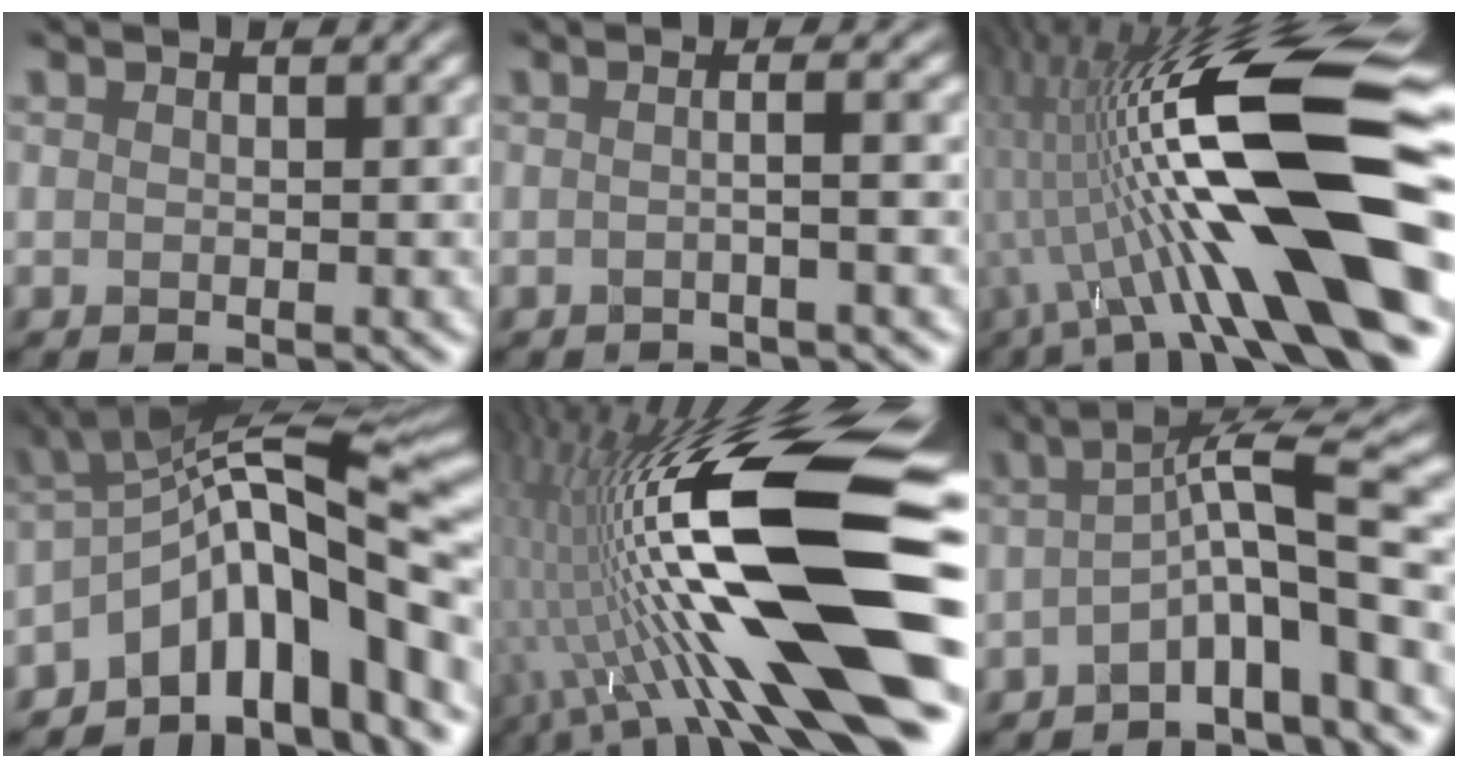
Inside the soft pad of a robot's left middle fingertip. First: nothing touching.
{"total": 1.7, "force": [-0.6, 0.2, 1.6], "torque": [-0.013, 0.002, -0.008]}
{"total": 14.2, "force": [-1.7, 3.2, 13.7], "torque": [-0.242, 0.020, -0.015]}
{"total": 11.1, "force": [-4.4, 2.8, 9.8], "torque": [-0.149, 0.031, -0.049]}
{"total": 15.5, "force": [-0.2, 3.8, 15.0], "torque": [-0.273, 0.016, 0.013]}
{"total": 6.7, "force": [-2.3, 0.6, 6.3], "torque": [-0.100, 0.031, -0.035]}